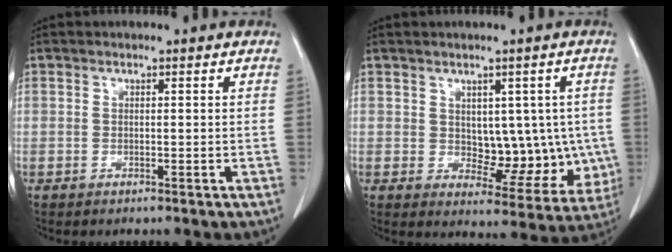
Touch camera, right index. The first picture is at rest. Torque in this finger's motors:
{"motor_torque": [0.02, 0.06, -0.02, 0.00]}